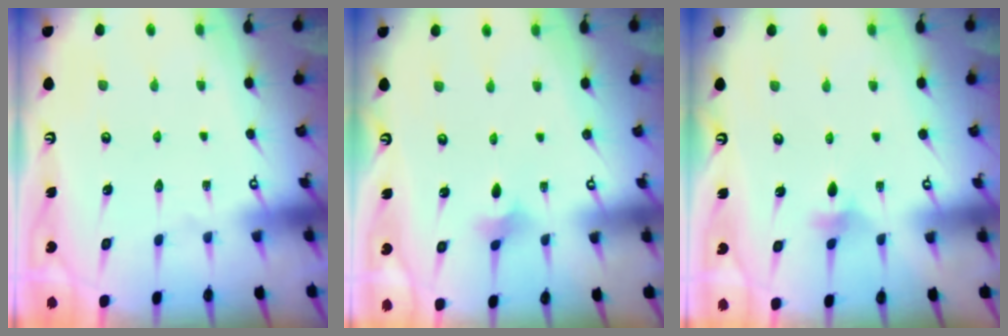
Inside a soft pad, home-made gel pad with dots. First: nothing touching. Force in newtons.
{"total": 2.6, "press": 2.5, "slide": 0.5}
{"total": 3.8, "press": 3.7, "slide": 0.9}